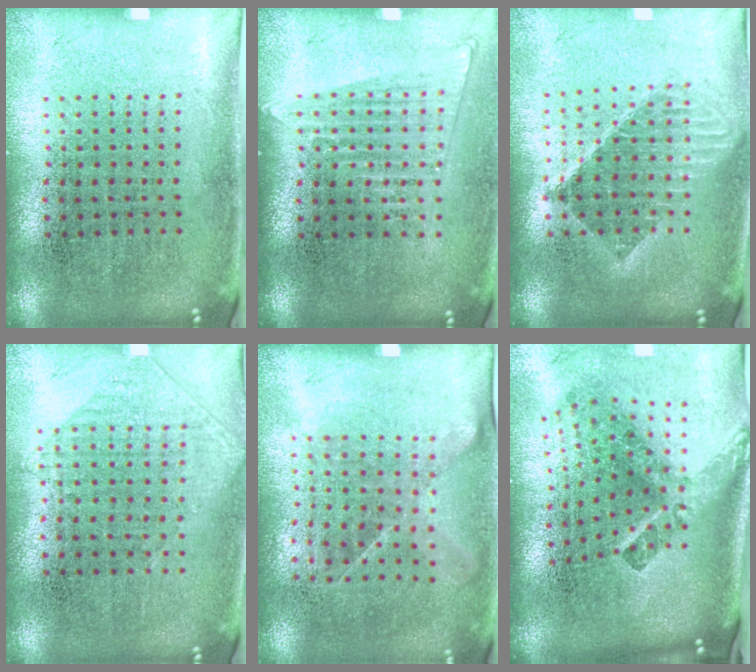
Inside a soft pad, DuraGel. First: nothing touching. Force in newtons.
{"total": 1.4, "press": 1.3, "slide": 0.5}
{"total": 1.5, "press": 1.3, "slide": 0.8}
{"total": 0.9, "press": 0.8, "slide": 0.3}
{"total": 1.2, "press": 0.9, "slide": 0.8}
{"total": 2.9, "press": 1.7, "slide": 2.3}